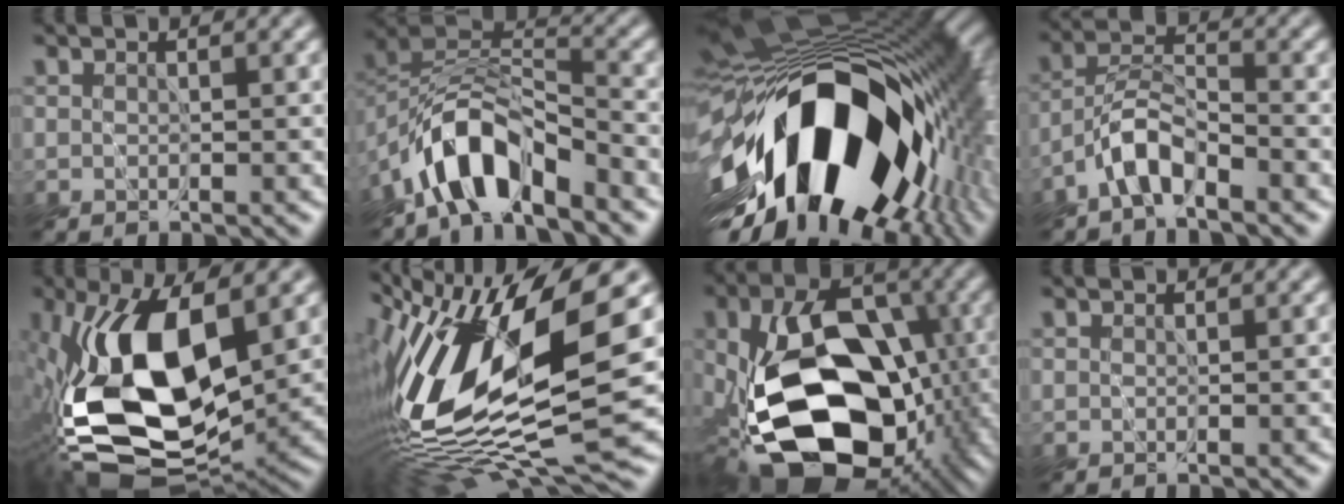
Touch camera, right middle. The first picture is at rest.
{"total": 7.8, "force": [-5.7, 2.9, 4.5], "torque": [-0.068, 0.008, -0.112]}
{"total": 18.9, "force": [-4.7, 10.2, 15.2], "torque": [-0.258, -0.022, -0.077]}
{"total": 4.3, "force": [-3.3, 1.3, 2.4], "torque": [-0.041, 0.011, -0.073]}
{"total": 14.7, "force": [0.2, 7.3, 12.7], "torque": [-0.249, -0.020, 0.002]}
{"total": 15.6, "force": [1.0, 4.9, 14.8], "torque": [-0.289, 0.012, 0.017]}
{"total": 16.8, "force": [-4.8, 10.7, 12.1], "torque": [-0.215, -0.028, -0.082]}
{"total": 0.0}